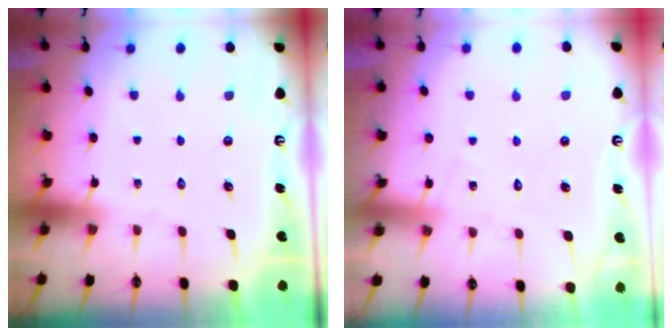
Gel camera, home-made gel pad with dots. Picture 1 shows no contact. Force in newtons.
{"total": 6.7, "press": 6.7, "slide": 0.5}